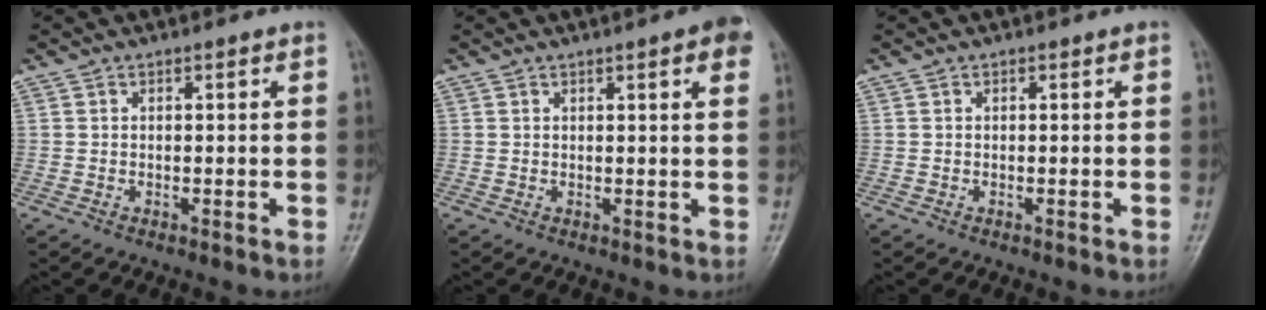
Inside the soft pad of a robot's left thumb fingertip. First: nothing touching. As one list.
[{"total": 4.5, "force": [2.2, 0.7, 3.9], "torque": [-0.039, -0.001, 0.020]}, {"total": 0.0}]